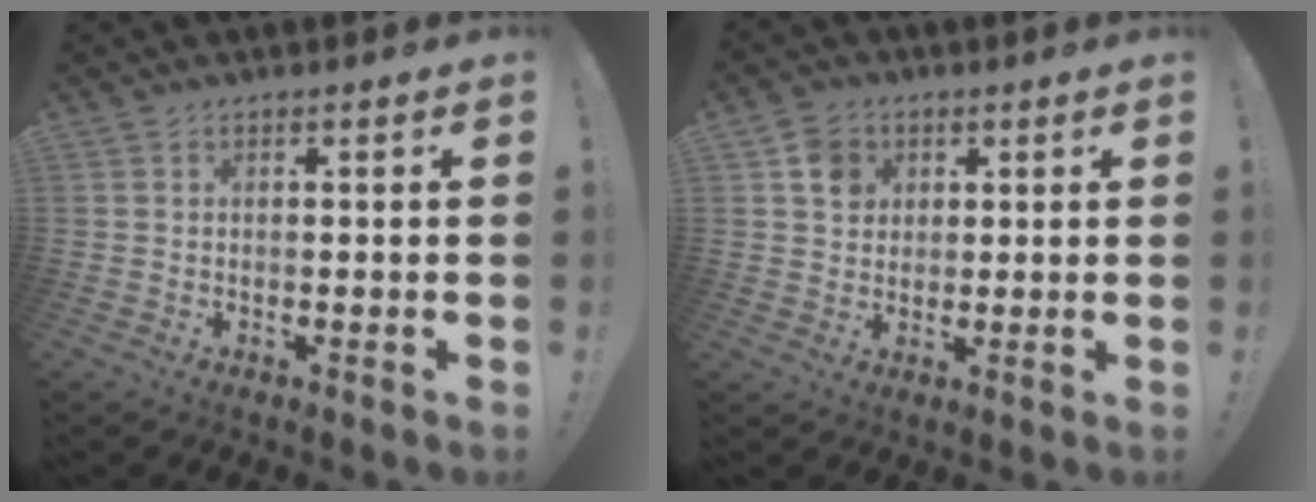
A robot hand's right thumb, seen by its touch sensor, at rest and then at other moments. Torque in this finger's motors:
{"motor_torque": [0.04, 0.76, 0.17, -0.15, 0.12]}